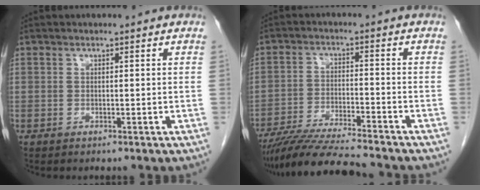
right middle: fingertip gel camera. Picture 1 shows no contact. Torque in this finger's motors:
{"motor_torque": [1.10, -1.04, 0.16, 0.10]}